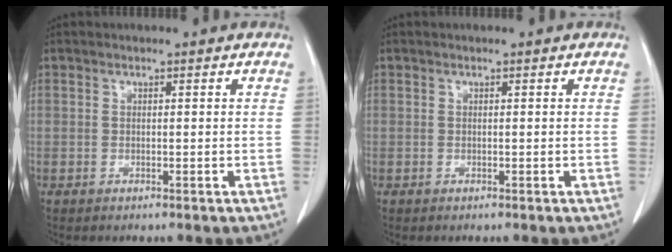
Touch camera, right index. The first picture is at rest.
{"total": 0.0}